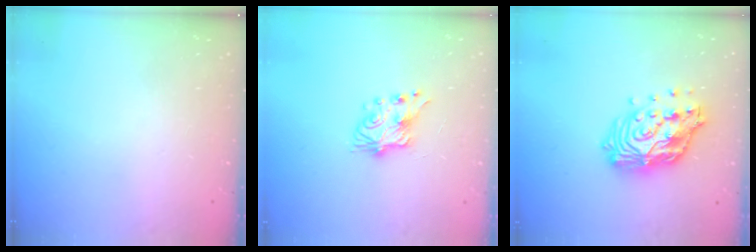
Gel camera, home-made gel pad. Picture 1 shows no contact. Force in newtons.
{"total": 7.1, "press": 7.1, "slide": 0.5}
{"total": 17.1, "press": 17.0, "slide": 1.5}